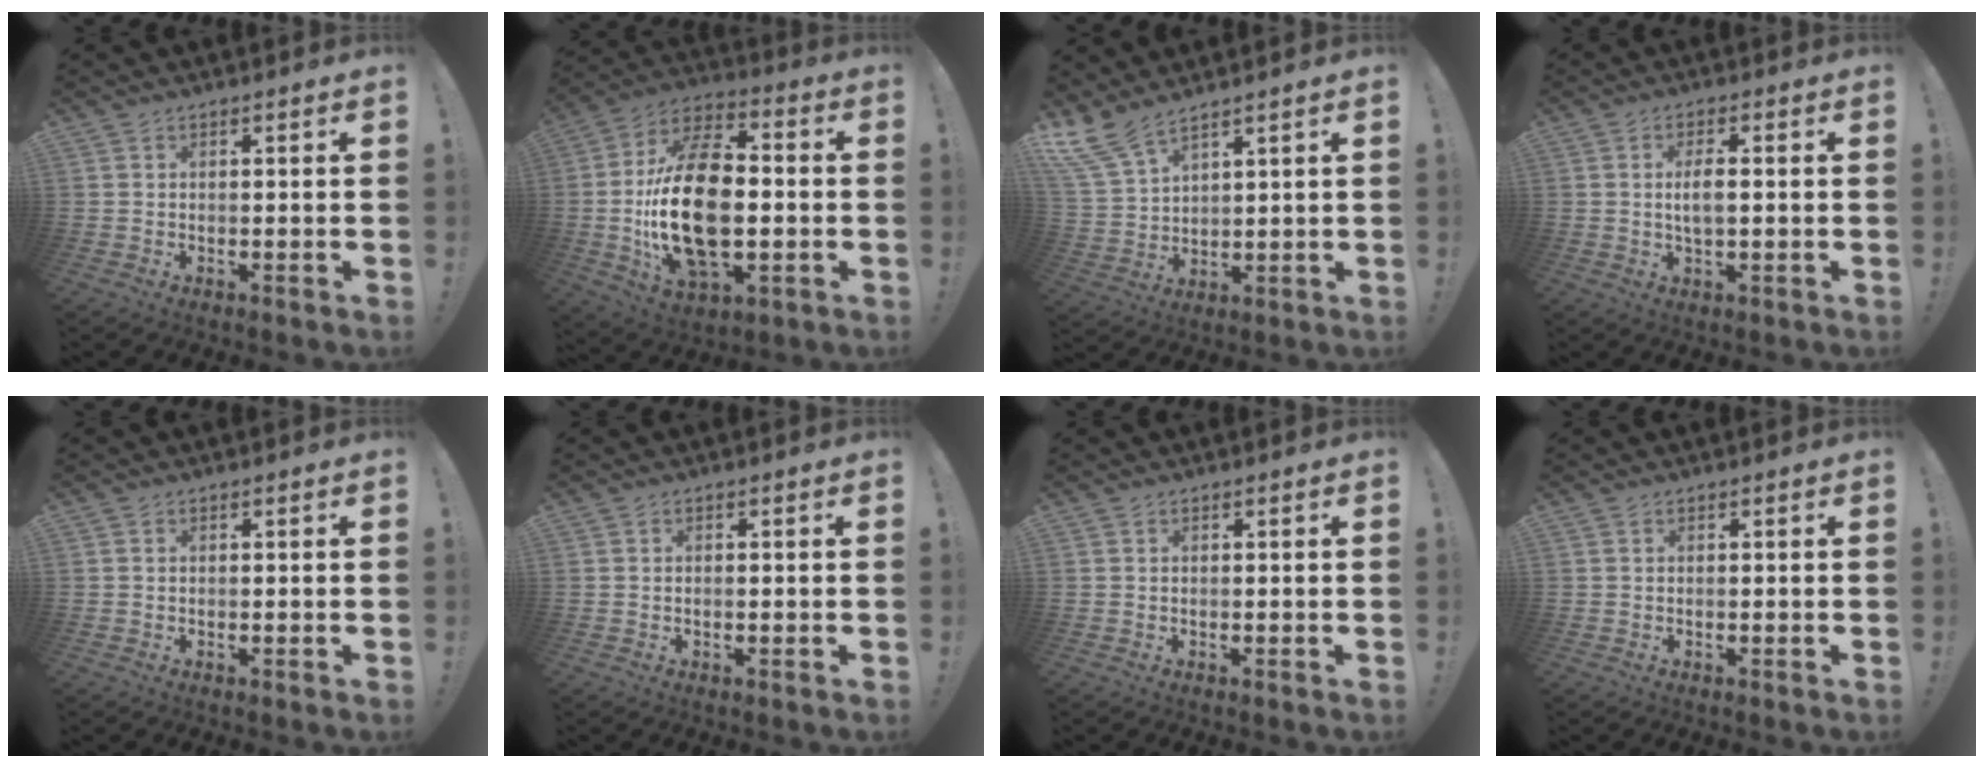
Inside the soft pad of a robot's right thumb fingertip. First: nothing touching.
{"total": 24.9, "force": [-2.3, 14.1, 20.4], "torque": [-0.391, 0.008, -0.035]}
{"total": 9.1, "force": [7.5, 2.6, 4.4], "torque": [-0.102, -0.035, 0.148]}
{"total": 4.6, "force": [-0.2, 1.4, 4.4], "torque": [-0.085, 0.001, -0.006]}
{"total": 0.0}
{"total": 0.6, "force": [-0.4, 0.2, 0.4], "torque": [-0.014, 0.002, -0.006]}
{"total": 0.0}
{"total": 0.0}